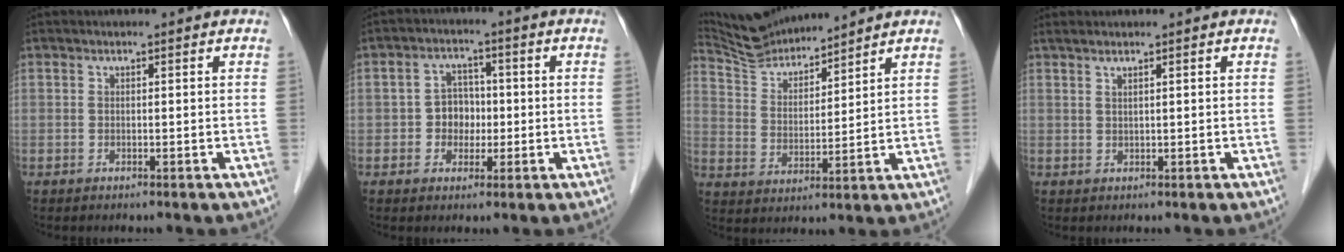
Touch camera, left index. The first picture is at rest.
{"total": 4.5, "force": [-0.6, 3.8, 2.4], "torque": [-0.041, 0.014, -0.011]}
{"total": 9.3, "force": [9.1, 0.7, 1.7], "torque": [-0.050, 0.018, 0.184]}
{"total": 1.3, "force": [0.8, -0.1, 0.9], "torque": [-0.026, 0.009, 0.020]}